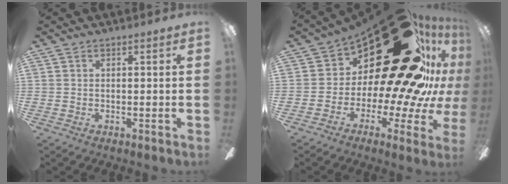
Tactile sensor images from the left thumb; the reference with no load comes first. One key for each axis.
{"total": 35.0, "fx": 16.5, "fy": 16.3, "fz": 26.2, "tx": -0.334, "ty": -0.137, "tz": 0.327}